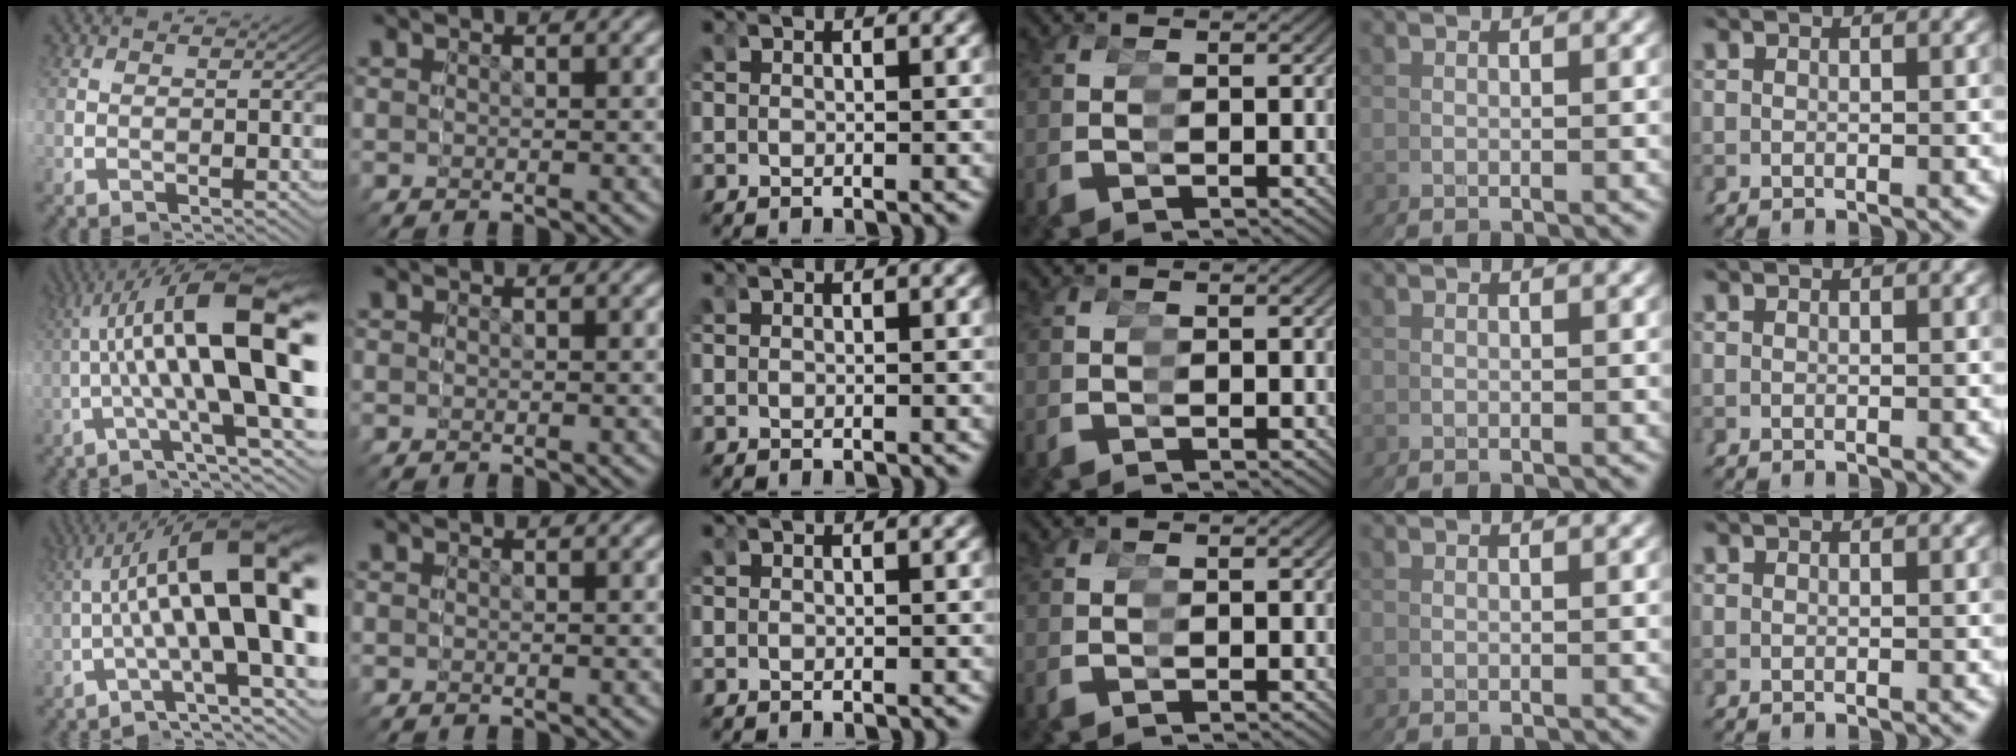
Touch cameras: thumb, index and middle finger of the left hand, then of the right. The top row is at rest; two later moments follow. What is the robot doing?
{"motion": "grasp_and_lifting", "object": "cubes"}